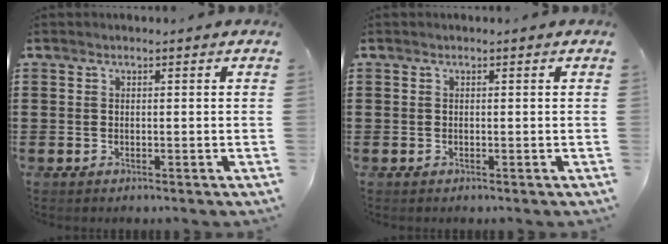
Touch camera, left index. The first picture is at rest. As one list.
[{"total": 0.0}]